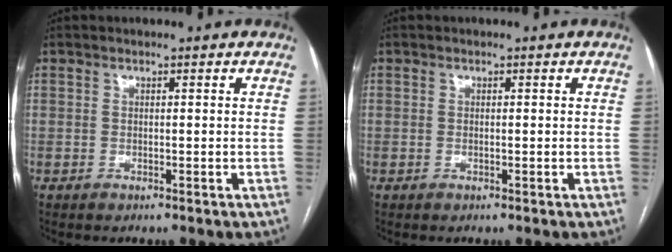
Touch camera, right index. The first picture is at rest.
{"total": 0.0}